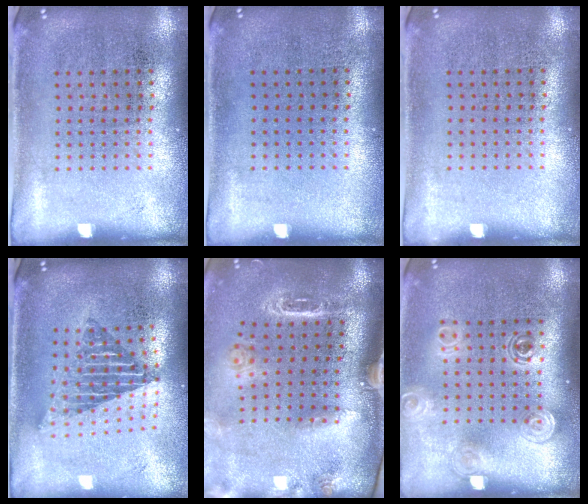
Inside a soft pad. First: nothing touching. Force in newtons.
{"total": 0.0}
{"total": 0.0}
{"total": 1.9, "press": 1.5, "slide": 1.2}
{"total": 2.2, "press": 1.9, "slide": 1.0}
{"total": 1.6, "press": 1.3, "slide": 0.9}